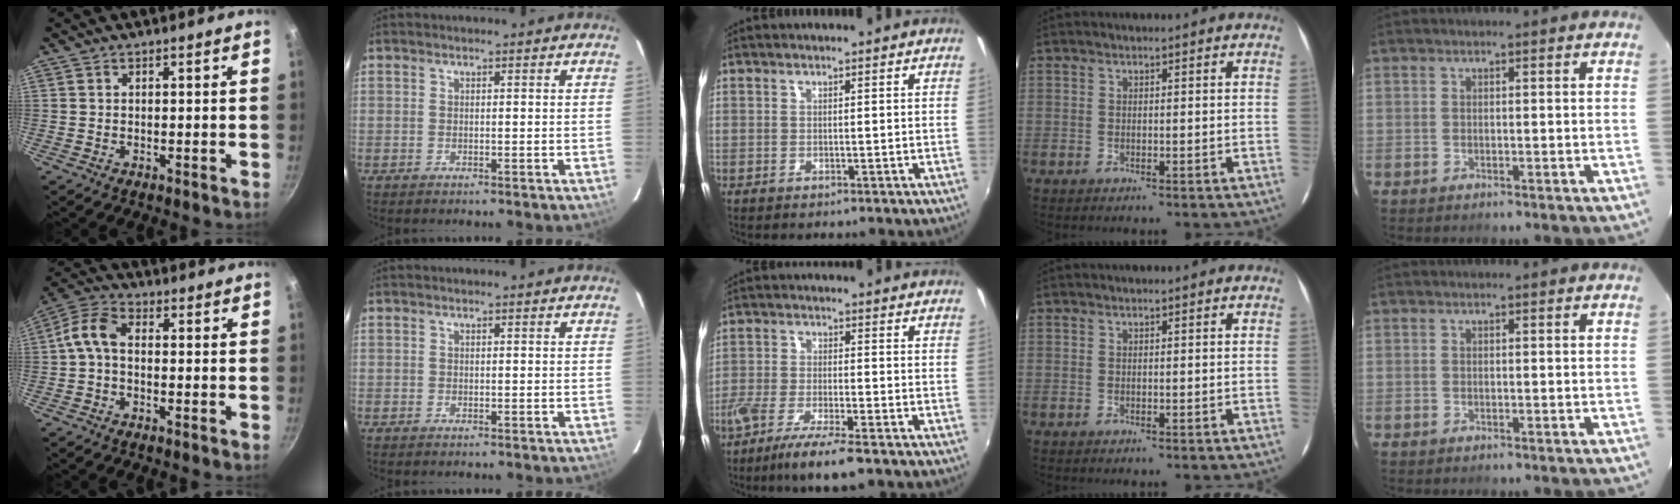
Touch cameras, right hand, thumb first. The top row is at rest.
{"thumb": {"total": 6.0, "force": [-0.7, 3.6, 4.7], "torque": [-0.103, 0.029, -0.028]}, "middle": {"total": 9.3, "force": [-6.5, 1.2, 6.6], "torque": [-0.145, -0.023, -0.121]}}